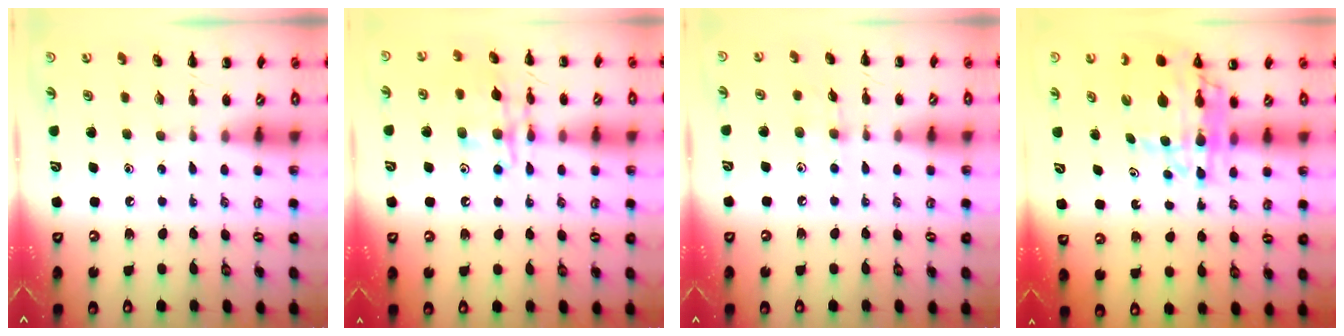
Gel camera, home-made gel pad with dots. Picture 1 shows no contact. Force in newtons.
{"total": 15.0, "press": 14.9, "slide": 1.2}
{"total": 3.2, "press": 3.0, "slide": 1.1}
{"total": 11.4, "press": 10.9, "slide": 3.4}